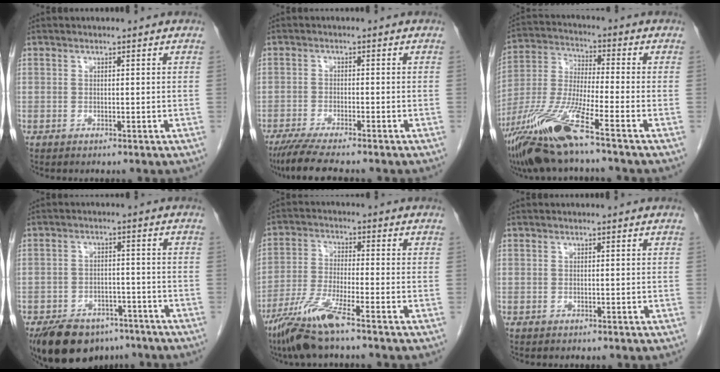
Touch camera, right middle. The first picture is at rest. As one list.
[{"total": 7.6, "force": [-6.3, 0.2, 4.1], "torque": [-0.069, -0.022, -0.105]}, {"total": 14.0, "force": [-8.9, 0.2, 10.7], "torque": [-0.228, -0.028, -0.172]}, {"total": 12.1, "force": [-9.1, 6.3, 5.0], "torque": [-0.089, -0.001, -0.137]}, {"total": 8.3, "force": [-5.9, -0.1, 5.9], "torque": [-0.124, -0.025, -0.117]}, {"total": 0.0}]